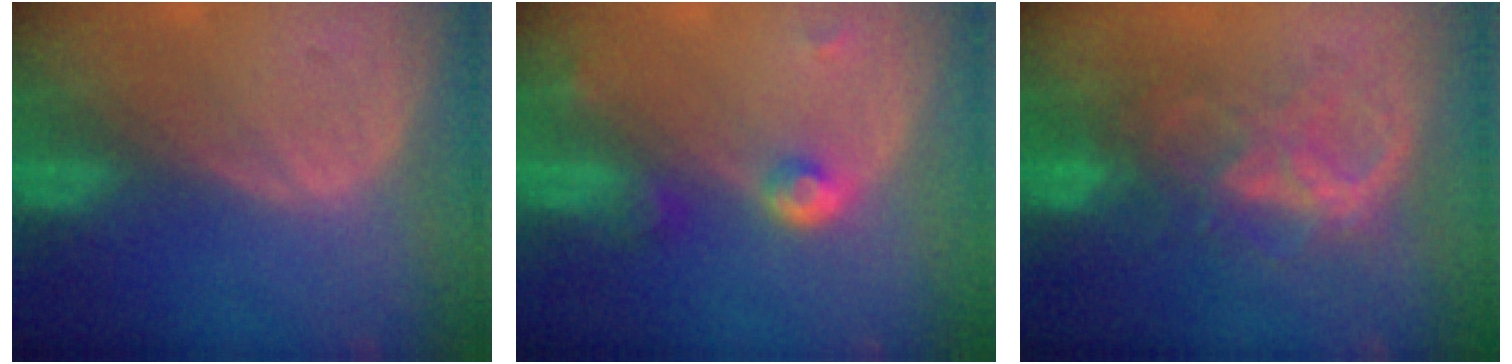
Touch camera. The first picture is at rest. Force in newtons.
{"total": 3.8, "press": 3.6, "slide": 1.3}
{"total": 6.3, "press": 6.3, "slide": 0.7}